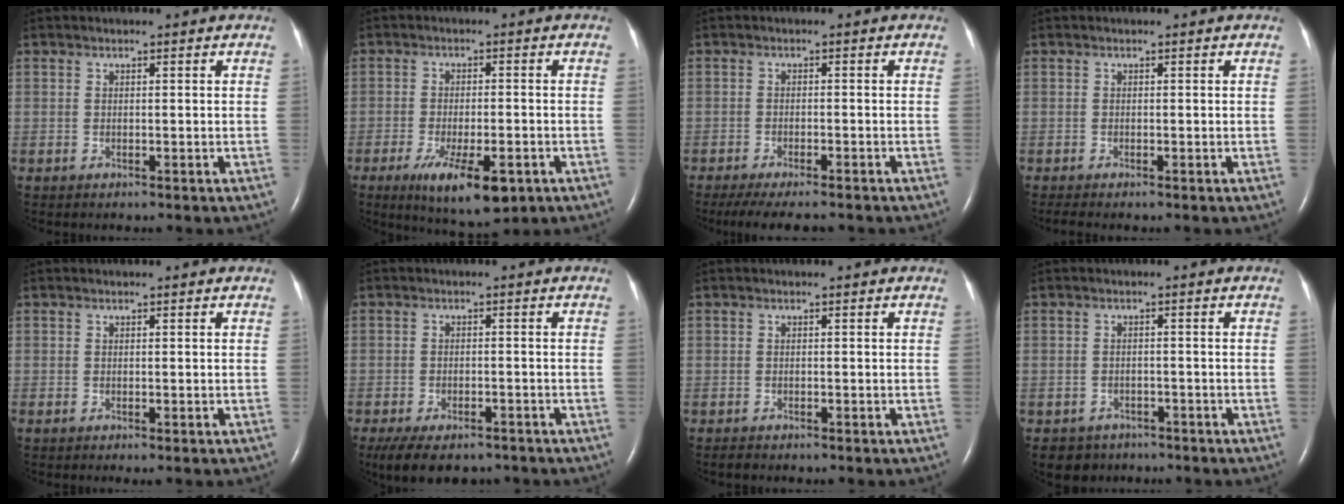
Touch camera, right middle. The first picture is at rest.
{"total": 10.0, "force": [-5.1, 2.9, 8.1], "torque": [-0.136, -0.019, -0.072]}
{"total": 9.4, "force": [-8.0, 1.6, 4.7], "torque": [-0.070, -0.017, -0.117]}
{"total": 1.0, "force": [-0.8, 0.0, 0.6], "torque": [-0.015, -0.004, -0.013]}
{"total": 0.0}
{"total": 9.6, "force": [-7.3, 4.1, 4.8], "torque": [-0.084, -0.008, -0.106]}
{"total": 0.7, "force": [-0.6, 0.2, 0.2], "torque": [-0.008, -0.001, -0.010]}
{"total": 3.6, "force": [-2.6, 2.5, -0.3], "torque": [-0.001, 0.007, -0.038]}